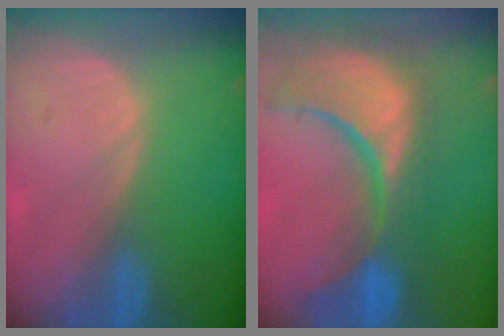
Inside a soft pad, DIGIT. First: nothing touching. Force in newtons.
{"total": 15.2, "press": 12.2, "slide": 9.2}